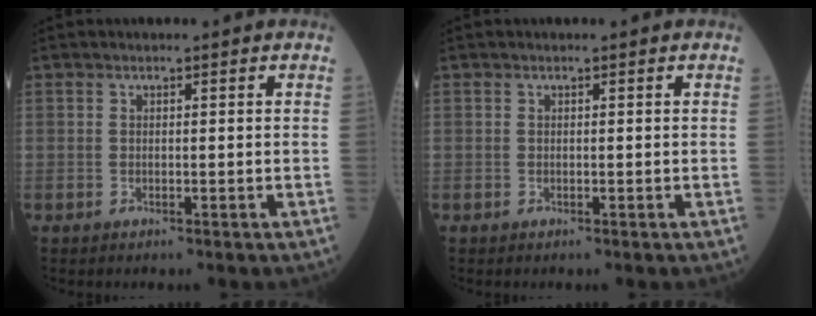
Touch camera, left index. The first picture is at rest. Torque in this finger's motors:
{"motor_torque": [-0.01, 0.01, 0.02, 0.00]}